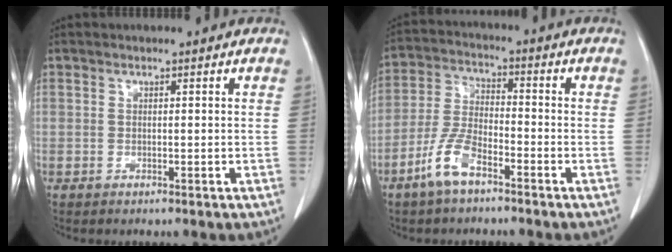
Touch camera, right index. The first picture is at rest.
{"total": 7.5, "force": [-4.8, 2.4, 5.2], "torque": [-0.120, -0.001, -0.098]}